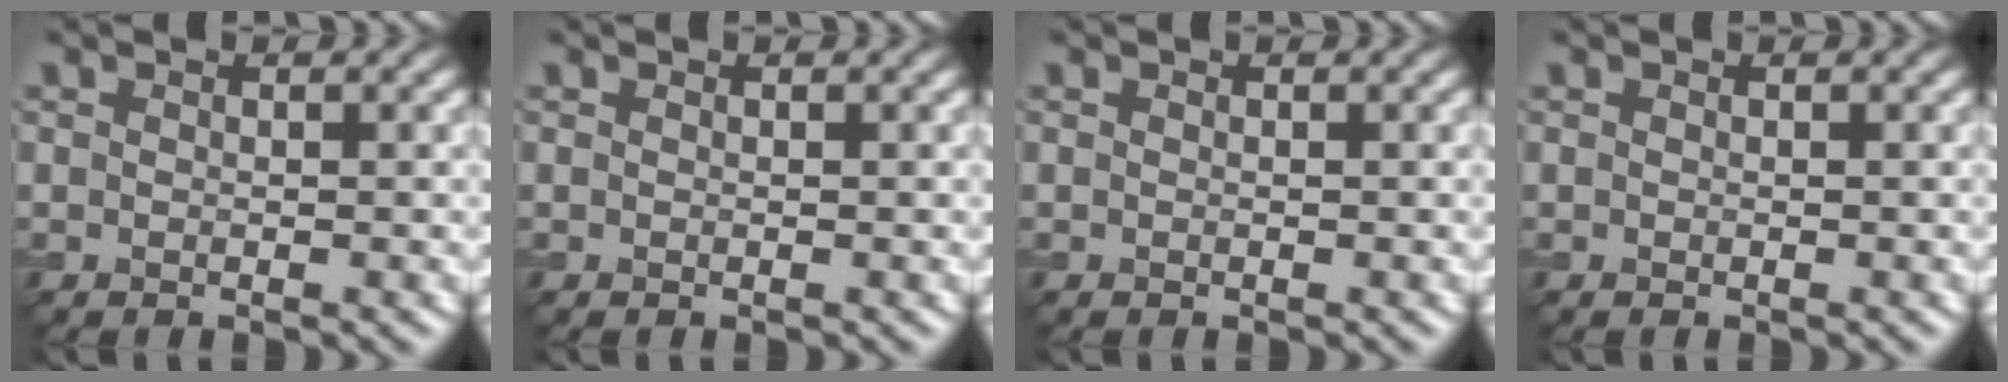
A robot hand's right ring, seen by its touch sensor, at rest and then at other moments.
{"total": 0.0}
{"total": 0.0}
{"total": 0.0}